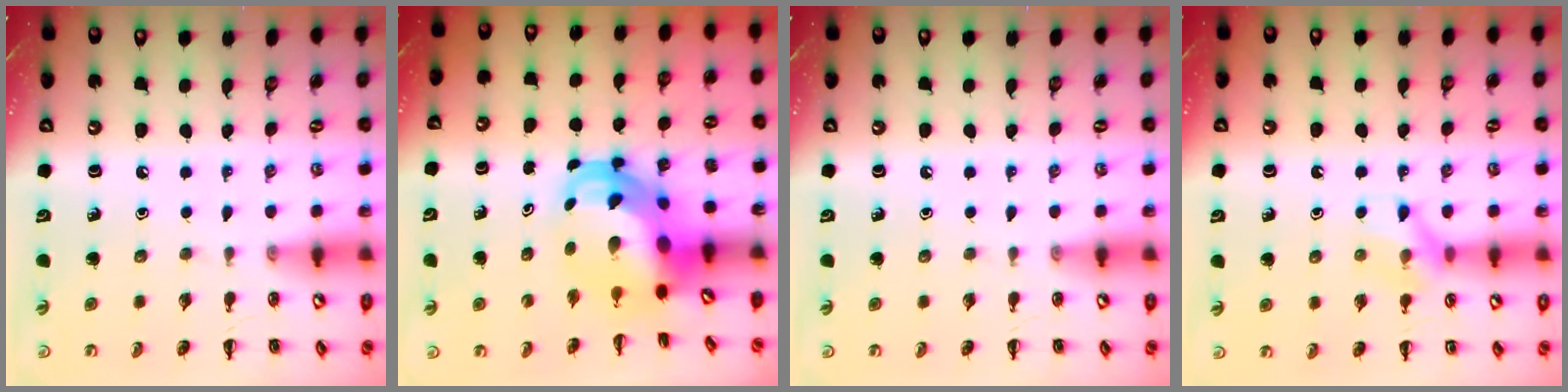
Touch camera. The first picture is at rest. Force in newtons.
{"total": 7.2, "press": 6.9, "slide": 1.9}
{"total": 0.0}
{"total": 8.8, "press": 8.8, "slide": 0.7}